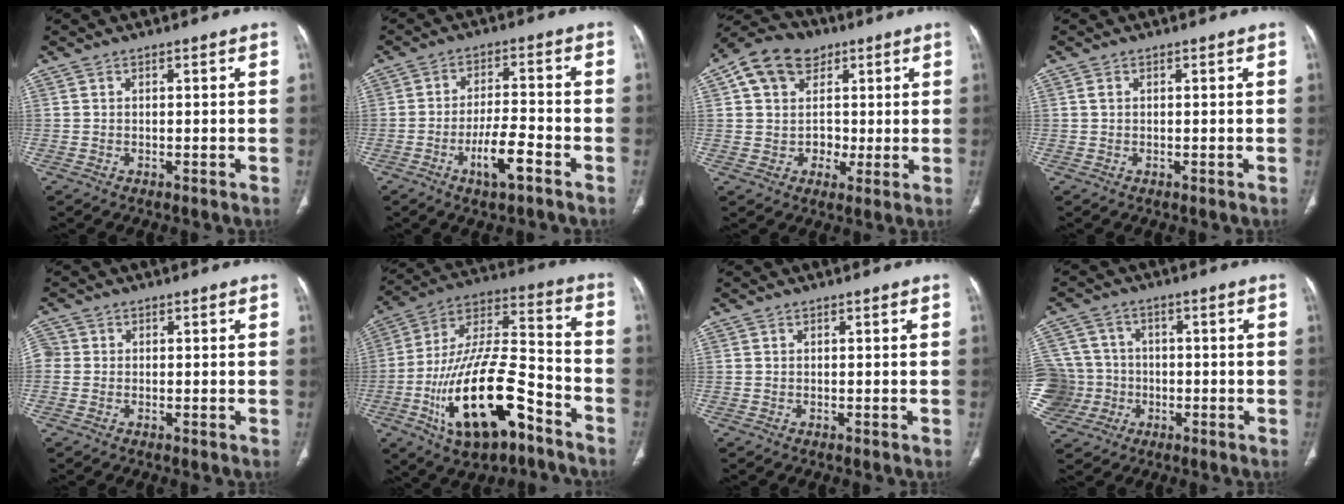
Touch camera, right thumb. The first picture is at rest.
{"total": 7.7, "force": [-4.0, 2.2, 6.2], "torque": [-0.113, 0.024, -0.068]}
{"total": 13.0, "force": [4.3, 10.8, 5.7], "torque": [-0.075, 0.008, 0.070]}
{"total": 0.7, "force": [0.2, 0.5, 0.5], "torque": [-0.010, 0.005, 0.004]}
{"total": 2.6, "force": [0.0, 2.3, 1.1], "torque": [-0.024, 0.006, -0.006]}
{"total": 23.9, "force": [-10.9, 10.0, 18.8], "torque": [-0.354, 0.065, -0.180]}
{"total": 0.0}
{"total": 14.3, "force": [-2.7, 13.4, 4.1], "torque": [-0.096, 0.037, -0.037]}